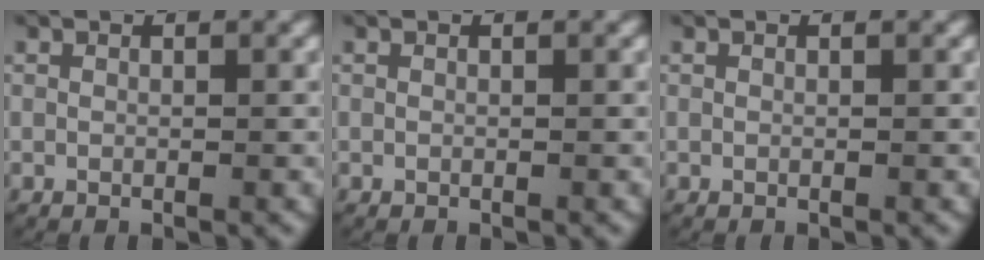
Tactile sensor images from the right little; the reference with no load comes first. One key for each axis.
{"total": 0.0}
{"total": 0.0}